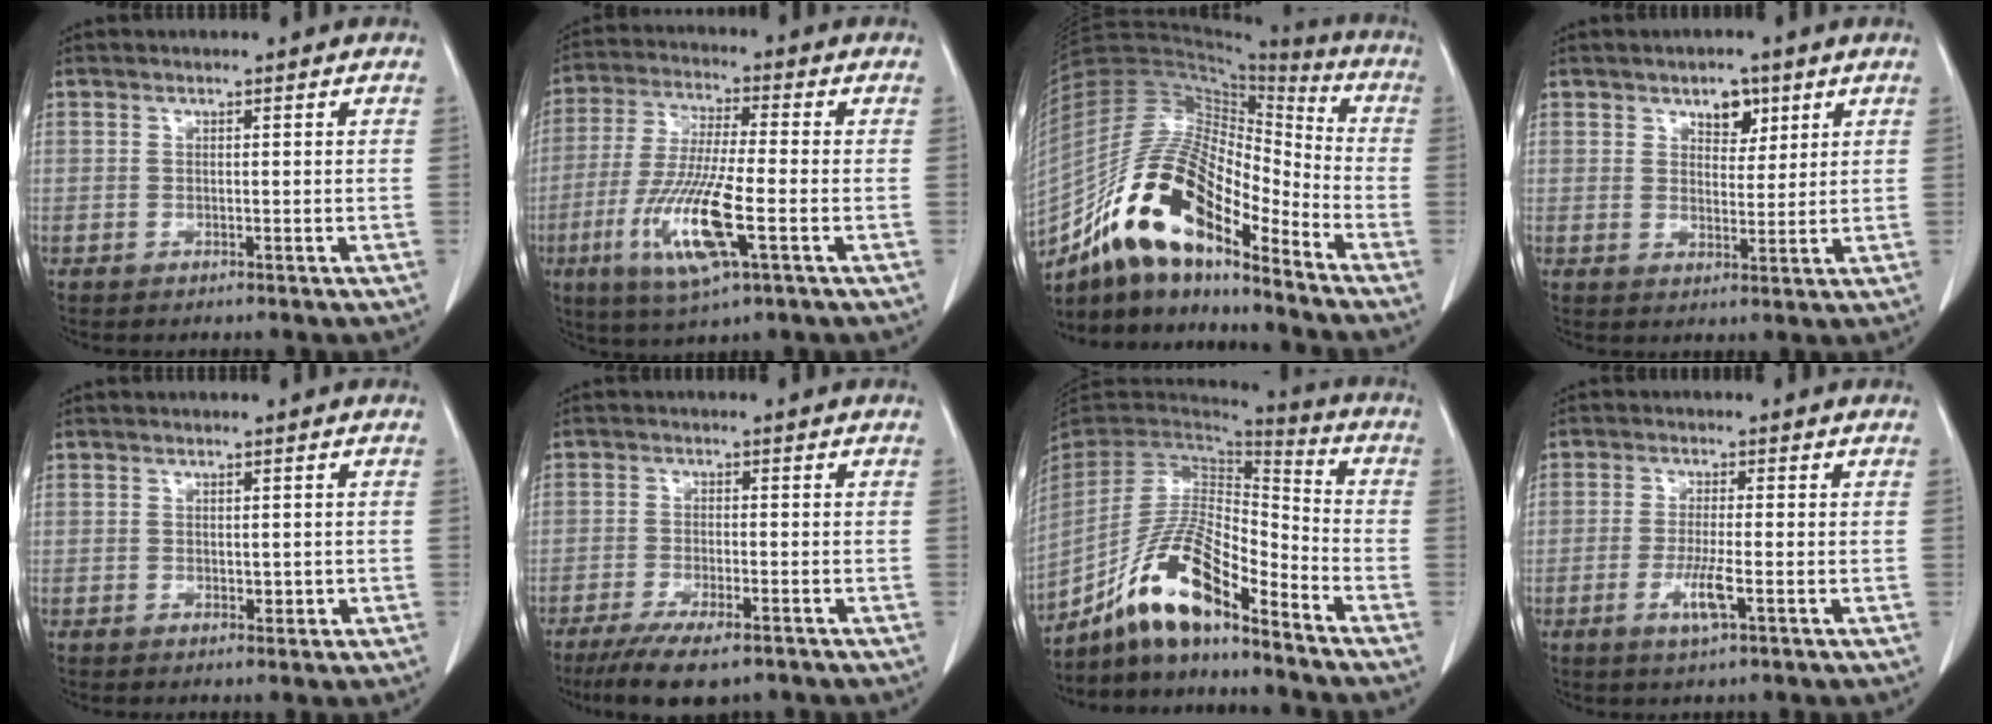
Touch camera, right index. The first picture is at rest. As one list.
[{"total": 13.4, "force": [-4.4, 1.4, 12.5], "torque": [-0.259, -0.023, -0.082]}, {"total": 19.3, "force": [-13.3, 5.8, 12.7], "torque": [-0.248, 0.018, -0.242]}, {"total": 4.2, "force": [2.5, 2.4, 2.4], "torque": [-0.030, 0.001, 0.038]}, {"total": 1.6, "force": [-0.2, 0.9, 1.3], "torque": [-0.016, -0.002, 0.002]}, {"total": 9.4, "force": [-6.9, 2.3, 6.0], "torque": [-0.093, -0.019, -0.107]}, {"total": 15.0, "force": [-10.4, 3.2, 10.3], "torque": [-0.204, 0.007, -0.194]}, {"total": 4.6, "force": [-1.7, 0.2, 4.2], "torque": [-0.084, -0.010, -0.030]}]